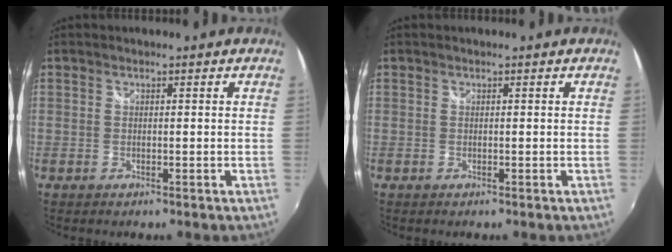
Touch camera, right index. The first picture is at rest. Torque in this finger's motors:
{"motor_torque": [0.23, 0.20, 0.03, 0.00]}